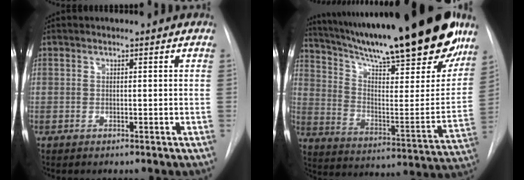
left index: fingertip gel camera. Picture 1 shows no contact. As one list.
[{"total": 31.9, "force": [24.5, 5.0, 19.8], "torque": [-0.308, -0.042, 0.347]}]